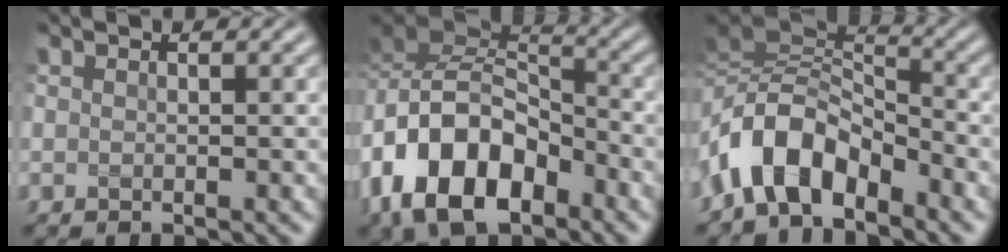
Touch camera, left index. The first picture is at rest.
{"total": 12.0, "force": [-5.3, 7.2, 8.0], "torque": [-0.159, 0.001, -0.111]}
{"total": 7.3, "force": [-3.7, 3.8, 4.9], "torque": [-0.085, 0.017, -0.078]}